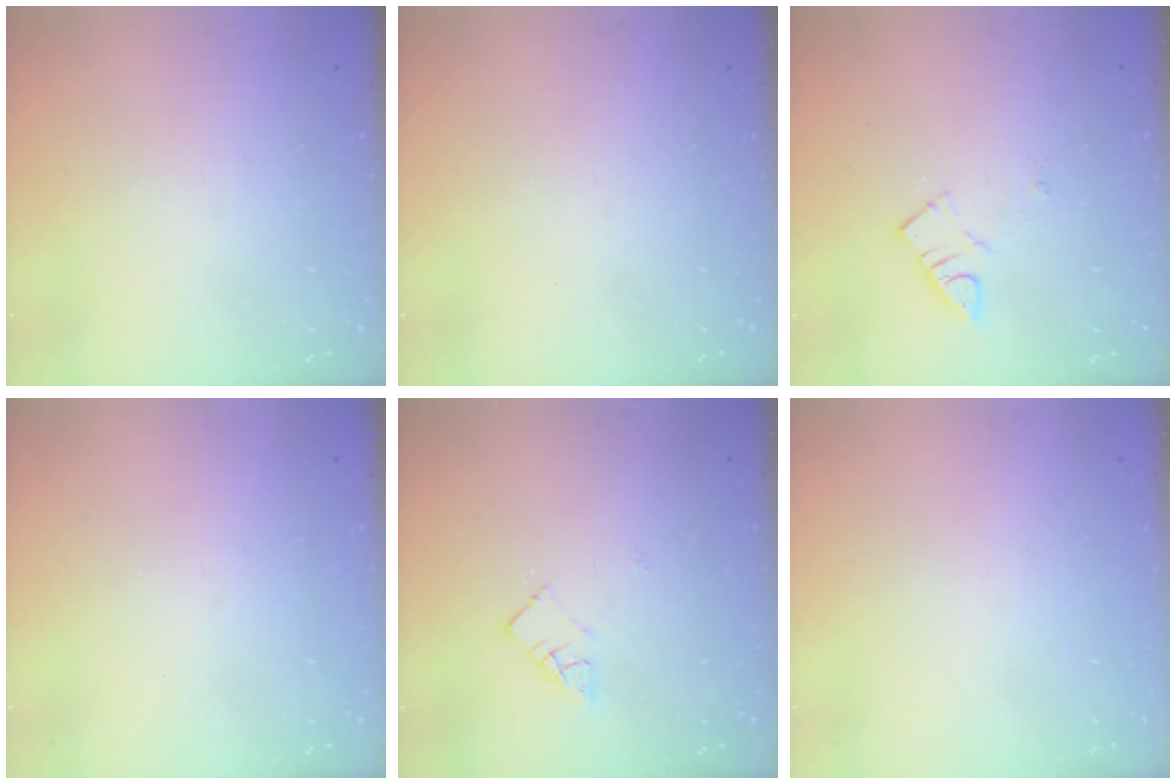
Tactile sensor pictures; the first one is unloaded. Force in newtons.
{"total": 0.0}
{"total": 3.4, "press": 3.4, "slide": 0.5}
{"total": 2.1, "press": 2.0, "slide": 0.4}
{"total": 5.4, "press": 5.4, "slide": 0.1}
{"total": 1.5, "press": 1.5, "slide": 0.1}